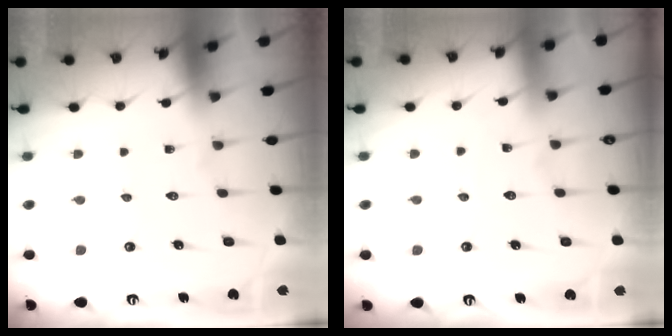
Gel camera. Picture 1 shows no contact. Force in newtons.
{"total": 2.4, "press": 2.4, "slide": 0.2}